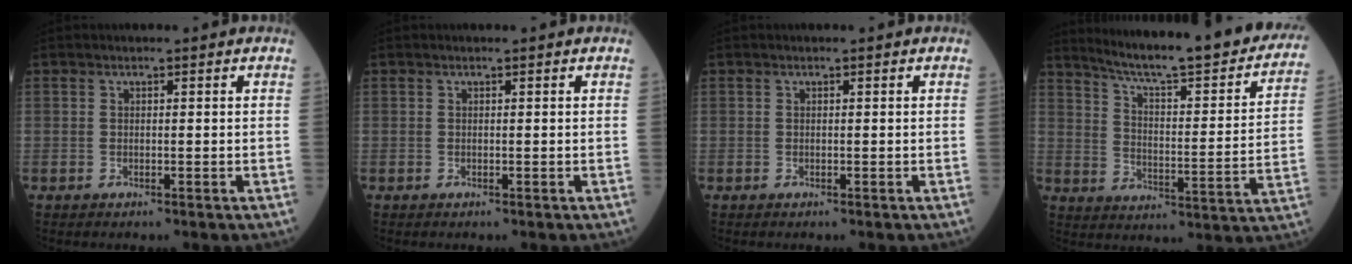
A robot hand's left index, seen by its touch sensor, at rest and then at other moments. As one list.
[{"total": 0.0}, {"total": 0.0}, {"total": 26.9, "force": [23.2, 2.8, 13.5], "torque": [-0.196, -0.060, 0.299]}]